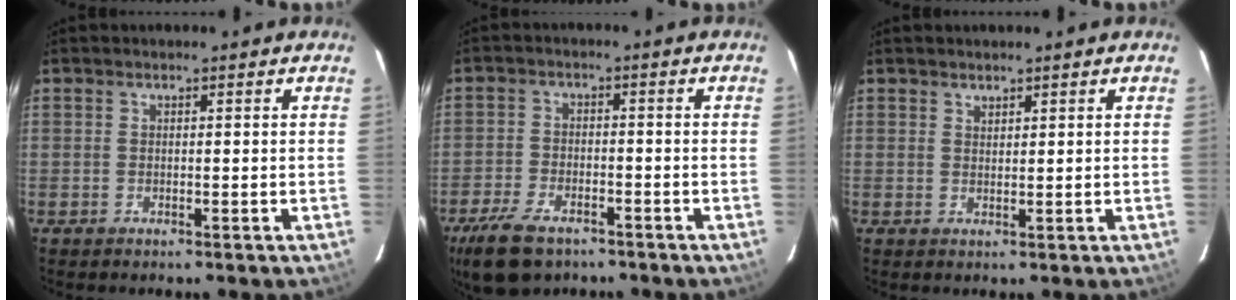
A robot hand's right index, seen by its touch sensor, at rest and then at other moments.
{"total": 10.3, "force": [-7.2, 5.1, 5.5], "torque": [-0.142, -0.011, -0.131]}
{"total": 1.1, "force": [1.0, 0.5, 0.1], "torque": [-0.002, 0.001, 0.019]}